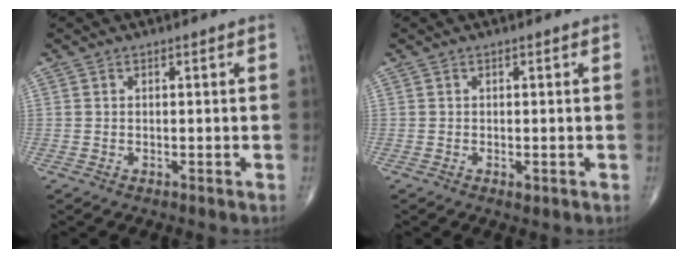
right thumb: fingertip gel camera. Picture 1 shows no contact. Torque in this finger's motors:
{"motor_torque": [0.47, 0.28, 0.00, -0.33, 0.04]}